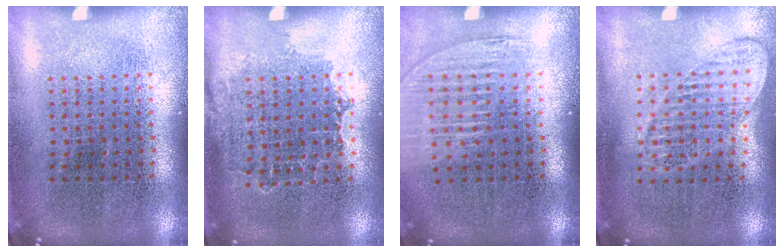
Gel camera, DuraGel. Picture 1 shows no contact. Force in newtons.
{"total": 1.0, "press": 0.9, "slide": 0.5}
{"total": 1.2, "press": 1.1, "slide": 0.5}
{"total": 1.0, "press": 1.0, "slide": 0.1}